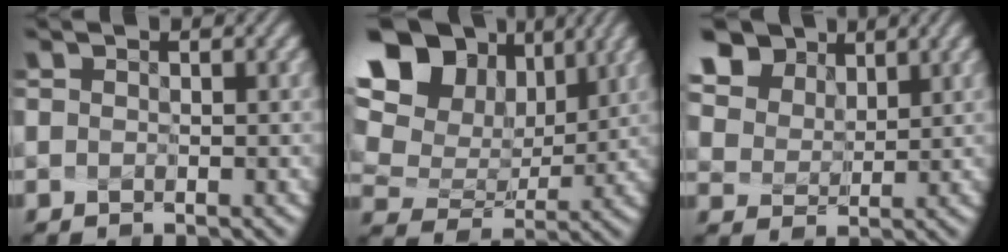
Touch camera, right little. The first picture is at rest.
{"total": 14.3, "force": [6.5, 10.0, 8.0], "torque": [-0.183, 0.049, 0.122]}
{"total": 9.8, "force": [6.4, 6.4, 3.8], "torque": [-0.121, 0.025, 0.124]}